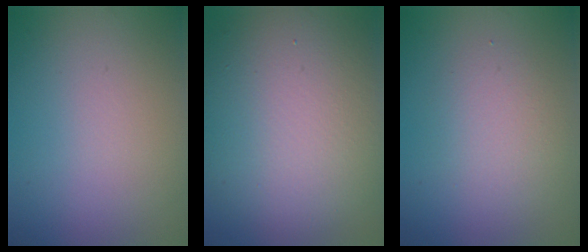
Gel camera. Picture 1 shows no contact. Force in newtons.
{"total": 13.5, "press": 13.5, "slide": 0.5}
{"total": 2.6, "press": 2.6, "slide": 0.1}